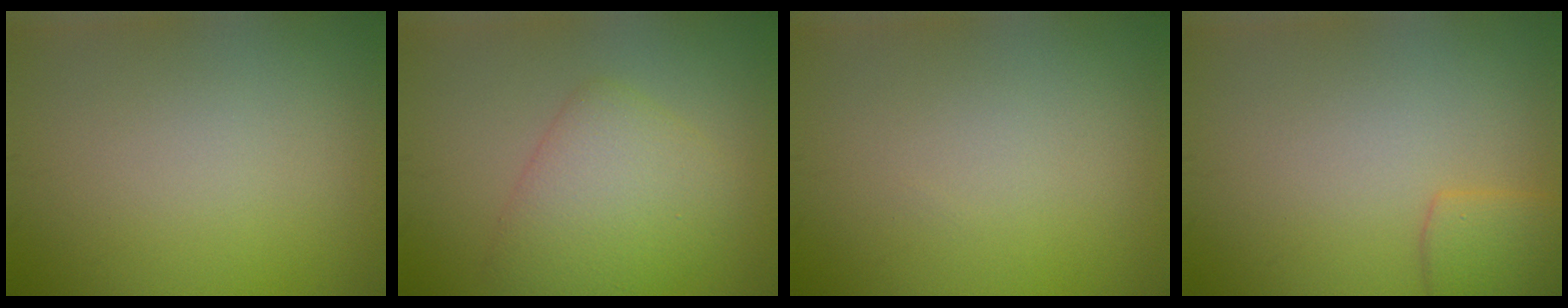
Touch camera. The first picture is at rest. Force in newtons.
{"total": 4.2, "press": 4.2, "slide": 0.1}
{"total": 0.0}
{"total": 2.6, "press": 2.6, "slide": 0.1}